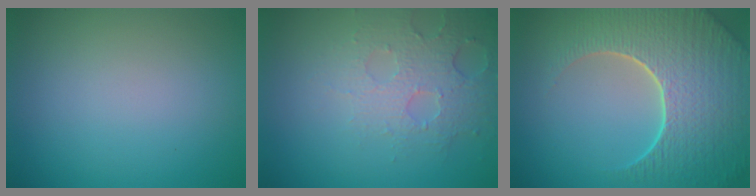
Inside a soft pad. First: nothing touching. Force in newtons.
{"total": 3.7, "press": 3.4, "slide": 1.5}
{"total": 9.4, "press": 6.6, "slide": 6.6}